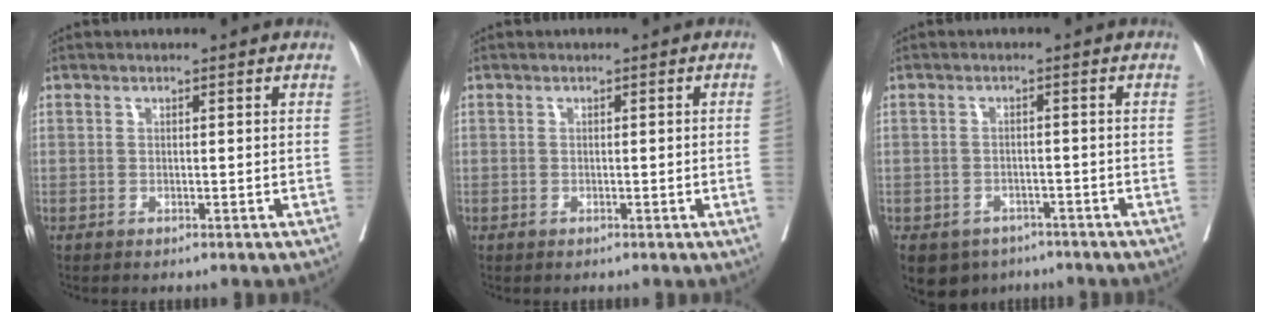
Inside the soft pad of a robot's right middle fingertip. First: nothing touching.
{"total": 1.2, "force": [-0.3, -0.4, 1.1], "torque": [-0.015, 0.001, -0.003]}
{"total": 7.5, "force": [-5.2, 5.1, 1.8], "torque": [-0.029, 0.000, -0.073]}